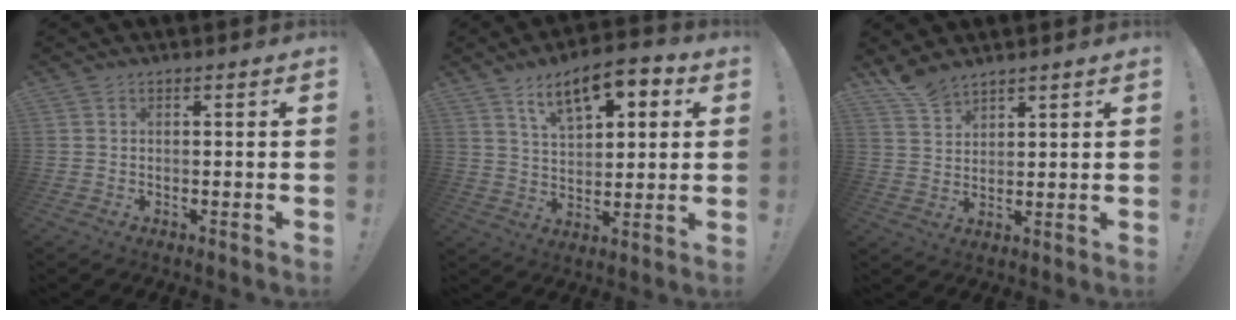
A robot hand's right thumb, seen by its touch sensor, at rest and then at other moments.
{"total": 12.3, "force": [6.8, 6.0, 8.3], "torque": [-0.133, -0.025, 0.119]}
{"total": 5.9, "force": [5.3, 2.1, 1.8], "torque": [-0.025, -0.034, 0.099]}